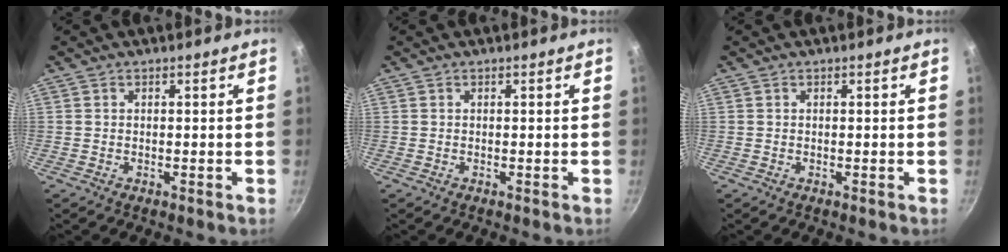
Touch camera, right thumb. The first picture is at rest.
{"total": 0.0}
{"total": 0.0}